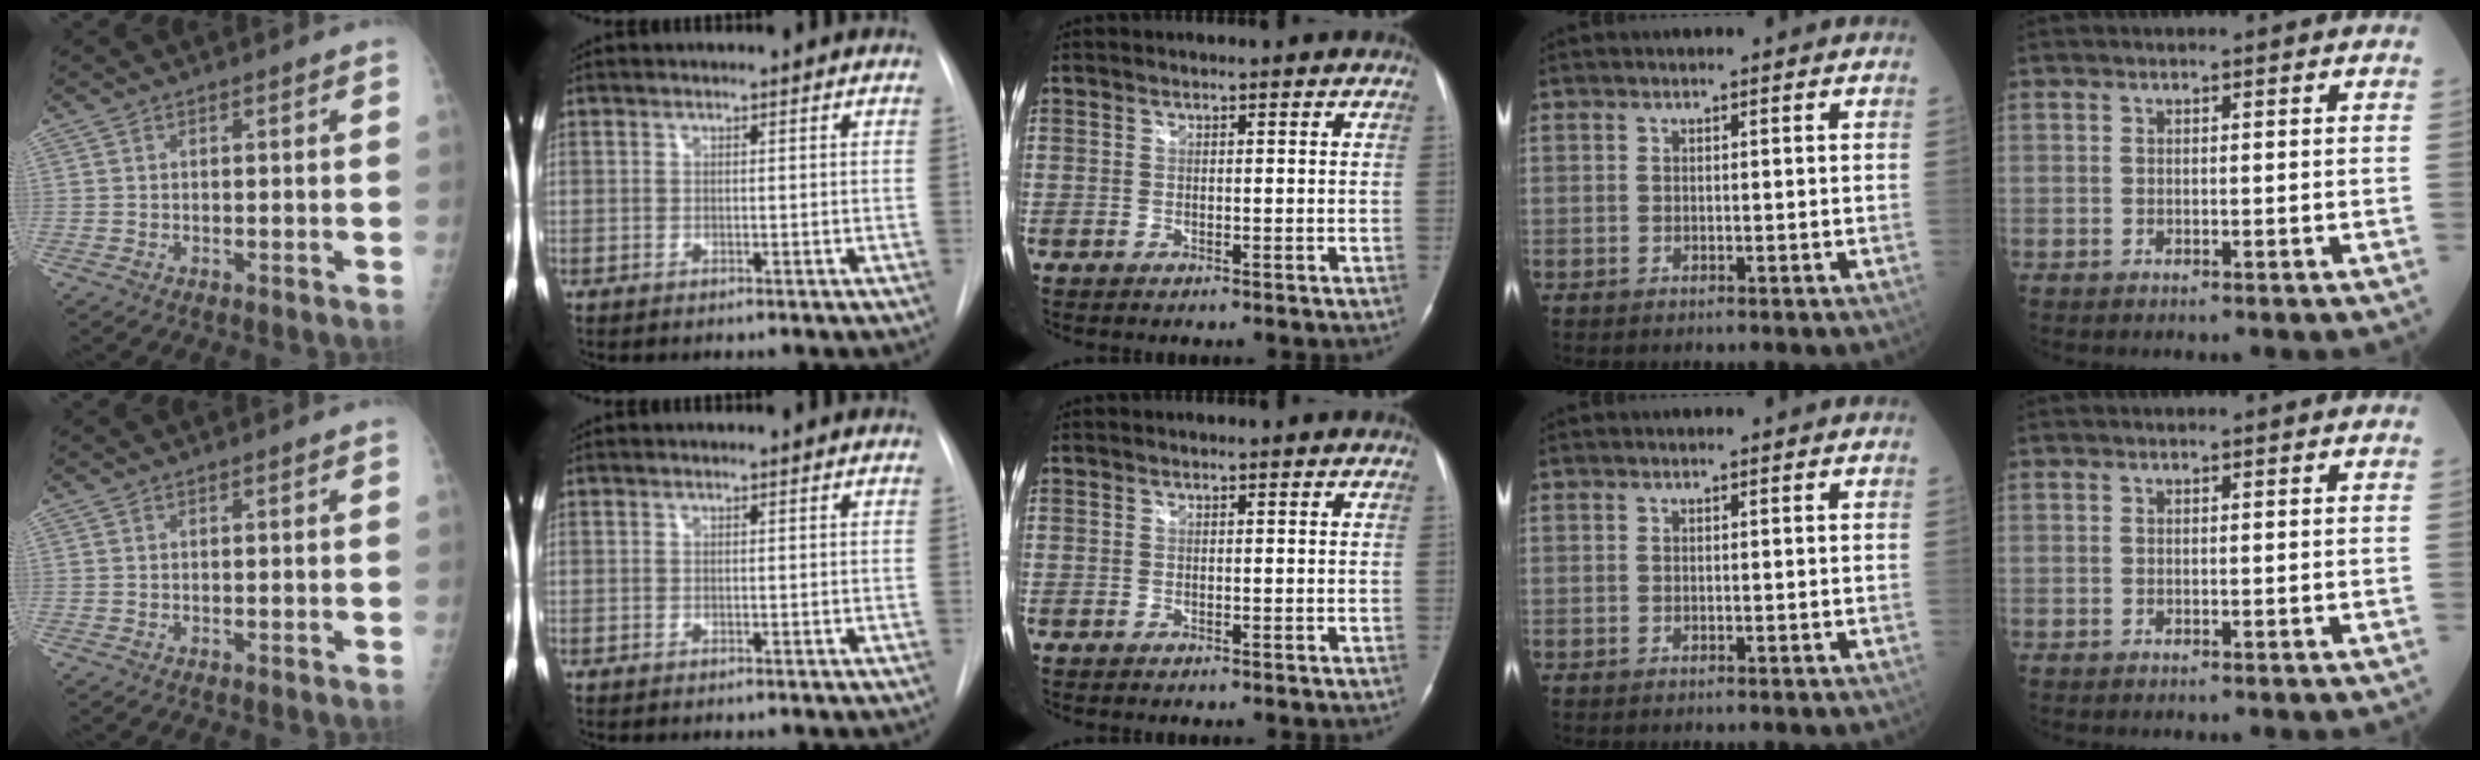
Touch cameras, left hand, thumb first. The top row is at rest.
{}